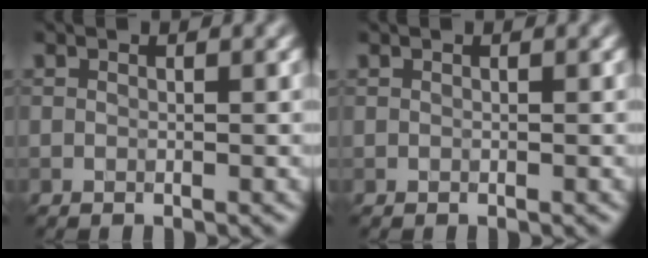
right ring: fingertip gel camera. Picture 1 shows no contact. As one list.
[{"total": 0.0}]